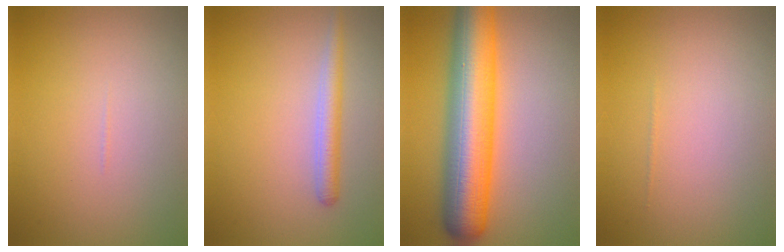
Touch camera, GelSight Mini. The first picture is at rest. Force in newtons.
{"total": 2.2, "press": 2.2, "slide": 0.1}
{"total": 10.5, "press": 10.5, "slide": 0.2}
{"total": 0.0}